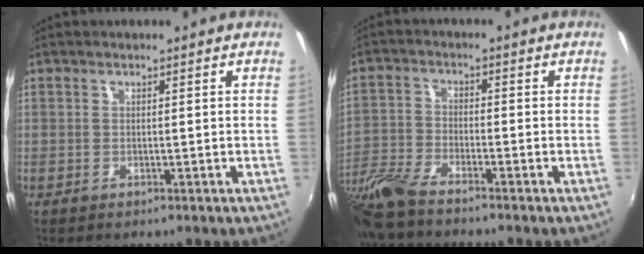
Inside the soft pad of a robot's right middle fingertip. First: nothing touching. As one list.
[{"total": 10.2, "force": [-8.6, 1.6, 5.2], "torque": [-0.130, -0.020, -0.180]}]